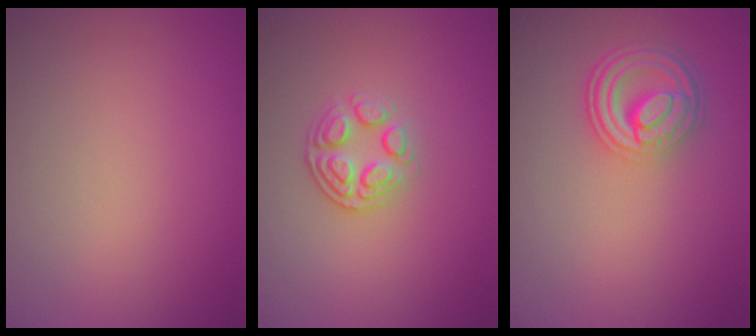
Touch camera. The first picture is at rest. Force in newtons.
{"total": 2.7, "press": 2.4, "slide": 1.2}
{"total": 4.5, "press": 3.5, "slide": 2.8}